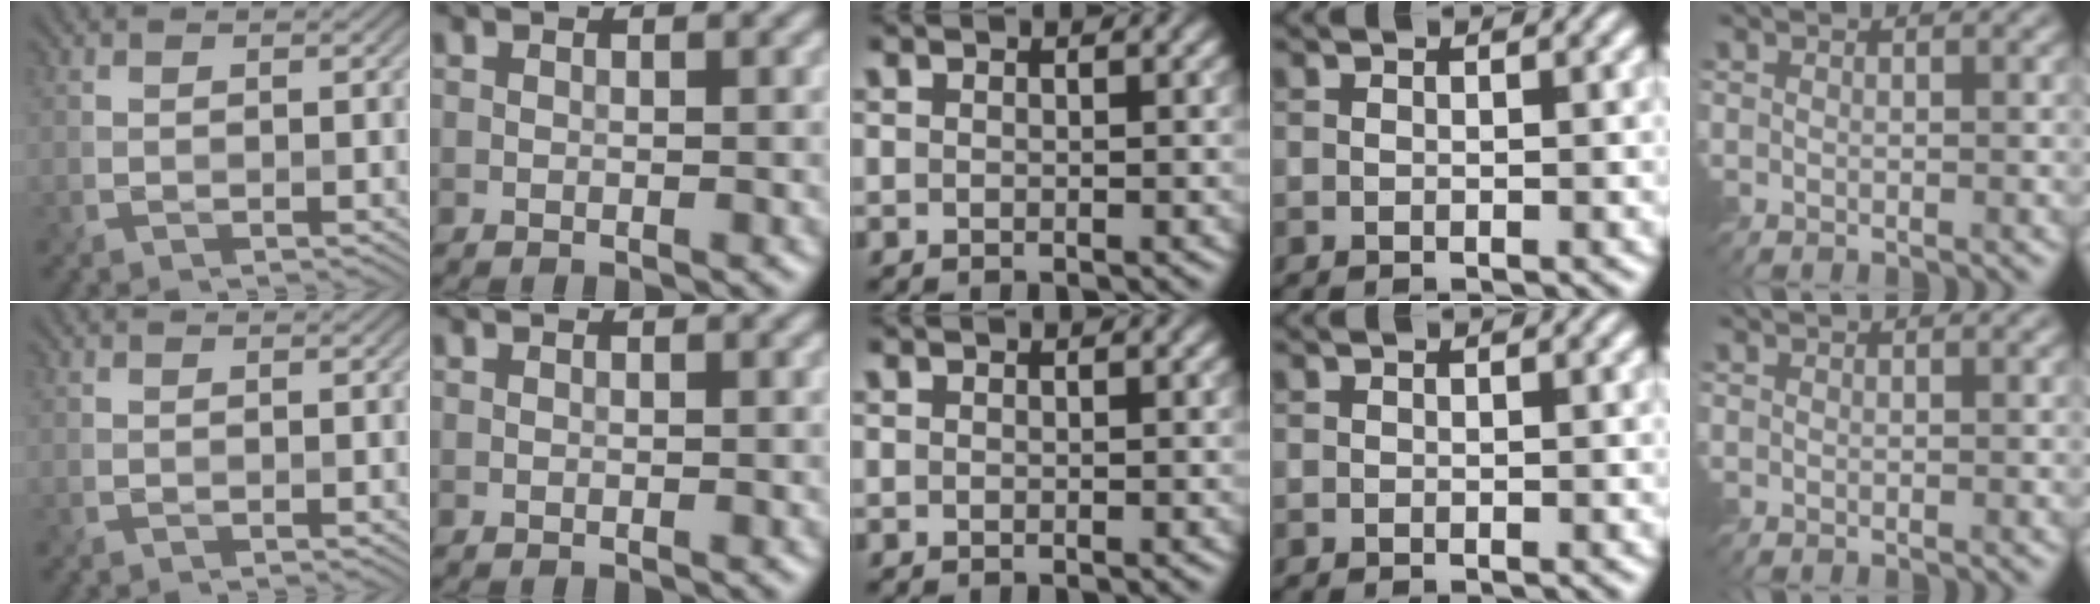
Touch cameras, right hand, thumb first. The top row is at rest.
{}